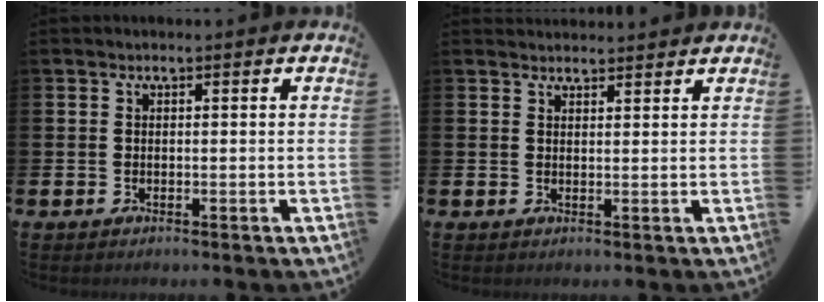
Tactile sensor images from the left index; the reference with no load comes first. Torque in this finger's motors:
{"motor_torque": [0.34, -1.80, 0.04, -0.03]}